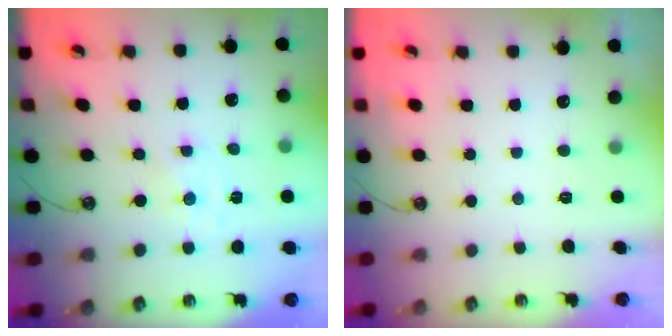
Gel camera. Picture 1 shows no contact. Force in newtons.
{"total": 0.0}